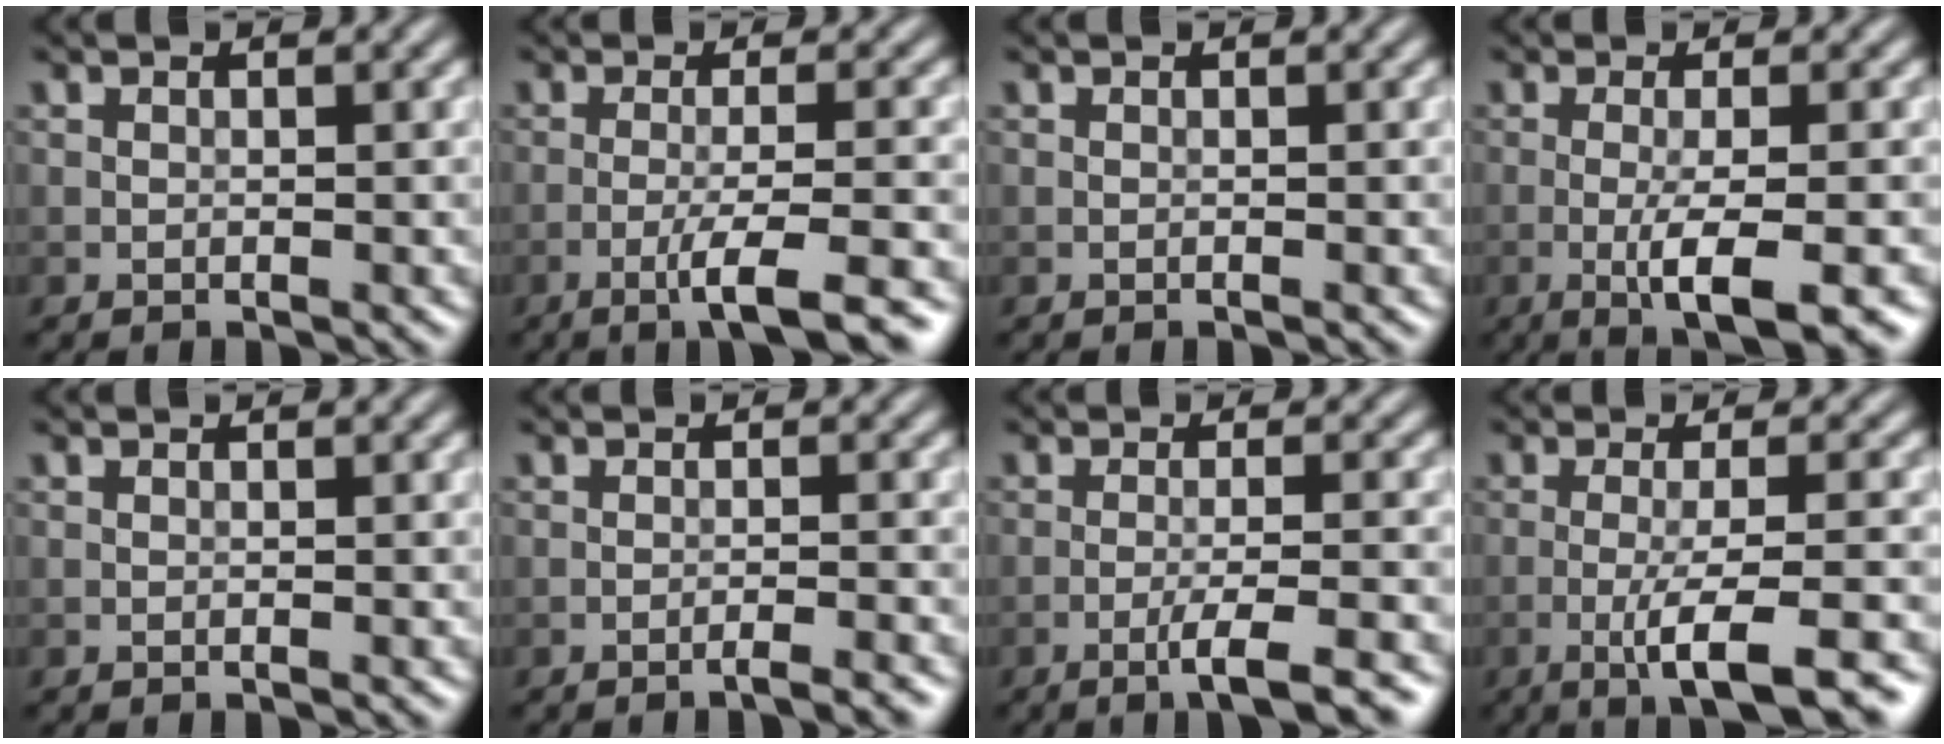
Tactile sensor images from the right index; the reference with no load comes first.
{"total": 5.2, "force": [-2.9, 0.6, 4.3], "torque": [-0.064, 0.005, -0.052]}
{"total": 0.0}
{"total": 4.9, "force": [-1.7, 0.8, 4.5], "torque": [-0.076, -0.001, -0.033]}
{"total": 0.0}
{"total": 2.2, "force": [-1.5, 0.3, 1.6], "torque": [-0.016, 0.008, -0.031]}
{"total": 4.1, "force": [-2.3, 0.5, 3.4], "torque": [-0.049, 0.006, -0.045]}
{"total": 6.3, "force": [-3.0, 0.9, 5.5], "torque": [-0.084, 0.005, -0.053]}